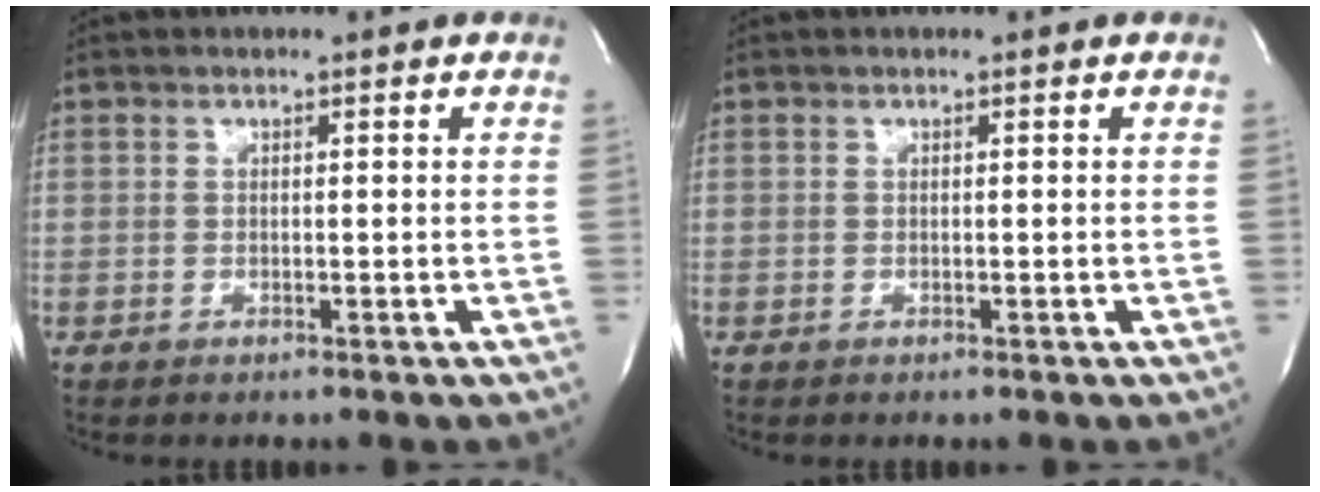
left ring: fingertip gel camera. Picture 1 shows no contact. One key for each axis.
{"total": 0.0}